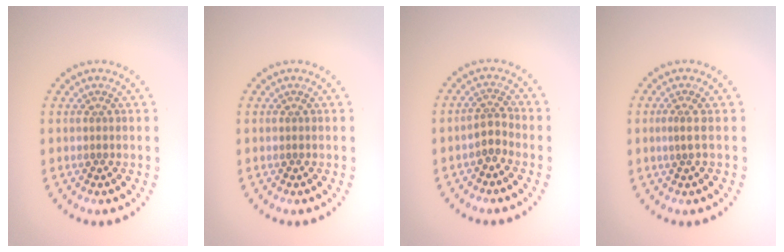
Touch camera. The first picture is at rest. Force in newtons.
{"total": 0.0}
{"total": 1.7, "press": 1.1, "slide": 1.3}
{"total": 0.9, "press": 0.3, "slide": 0.9}